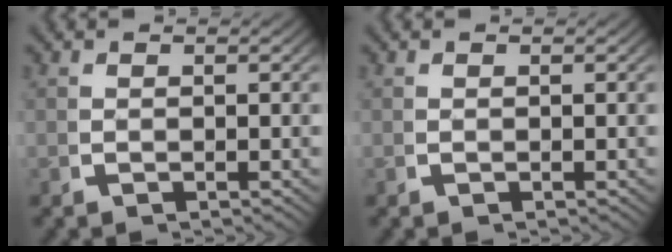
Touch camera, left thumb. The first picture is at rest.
{"total": 0.0}